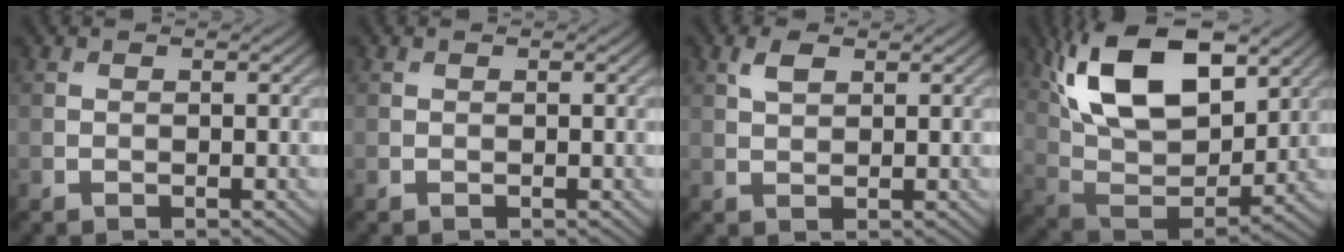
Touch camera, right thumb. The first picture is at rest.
{"total": 0.0}
{"total": 2.3, "force": [1.2, 1.1, 1.6], "torque": [-0.037, 0.004, 0.025]}
{"total": 17.1, "force": [7.9, 8.8, 12.4], "torque": [-0.245, 0.011, 0.128]}